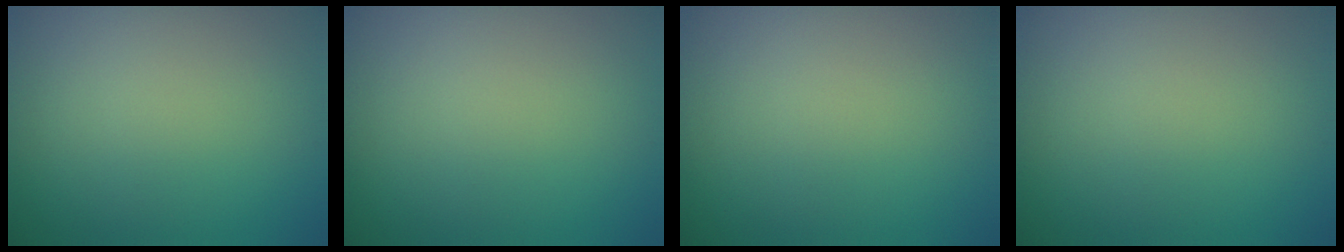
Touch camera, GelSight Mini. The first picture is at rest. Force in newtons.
{"total": 0.0}
{"total": 0.0}
{"total": 0.0}